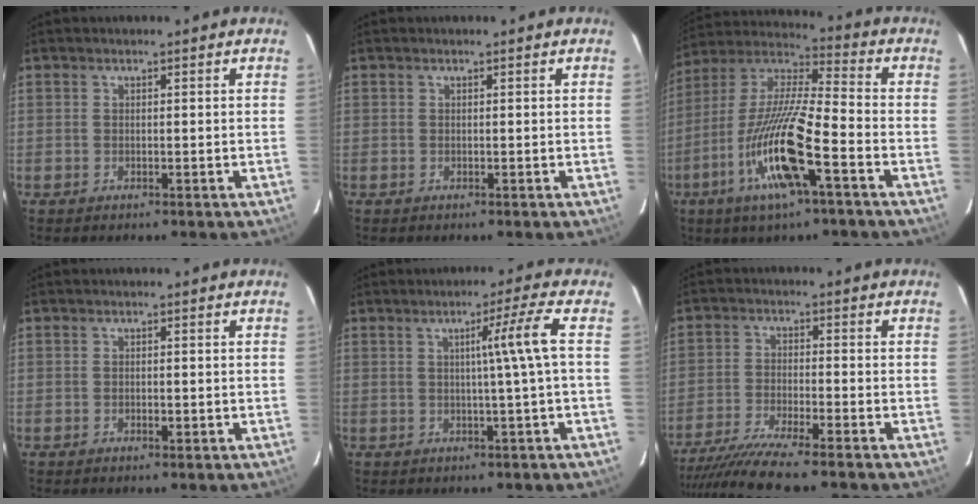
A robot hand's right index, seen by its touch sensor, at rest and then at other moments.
{"total": 0.0}
{"total": 17.1, "force": [-6.6, 1.8, 15.6], "torque": [-0.318, -0.011, -0.126]}
{"total": 0.9, "force": [-0.3, 0.3, 0.8], "torque": [-0.012, 0.000, -0.005]}
{"total": 5.2, "force": [0.6, -2.0, 4.8], "torque": [-0.078, 0.002, 0.012]}
{"total": 9.9, "force": [-8.6, -1.0, 4.8], "torque": [-0.074, -0.028, -0.145]}